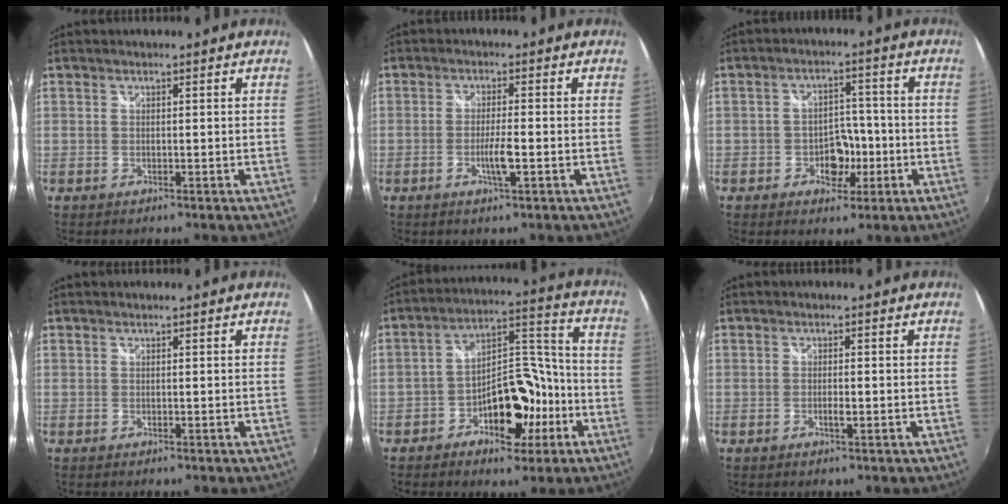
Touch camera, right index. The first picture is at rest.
{"total": 3.7, "force": [-1.4, 0.1, 3.4], "torque": [-0.065, -0.004, -0.026]}
{"total": 6.6, "force": [-2.4, 4.9, 3.8], "torque": [-0.067, 0.008, -0.033]}
{"total": 0.0}
{"total": 13.5, "force": [-6.3, 7.5, 9.3], "torque": [-0.152, 0.037, -0.093]}
{"total": 1.4, "force": [-0.6, 0.5, 1.2], "torque": [-0.024, 0.001, -0.011]}